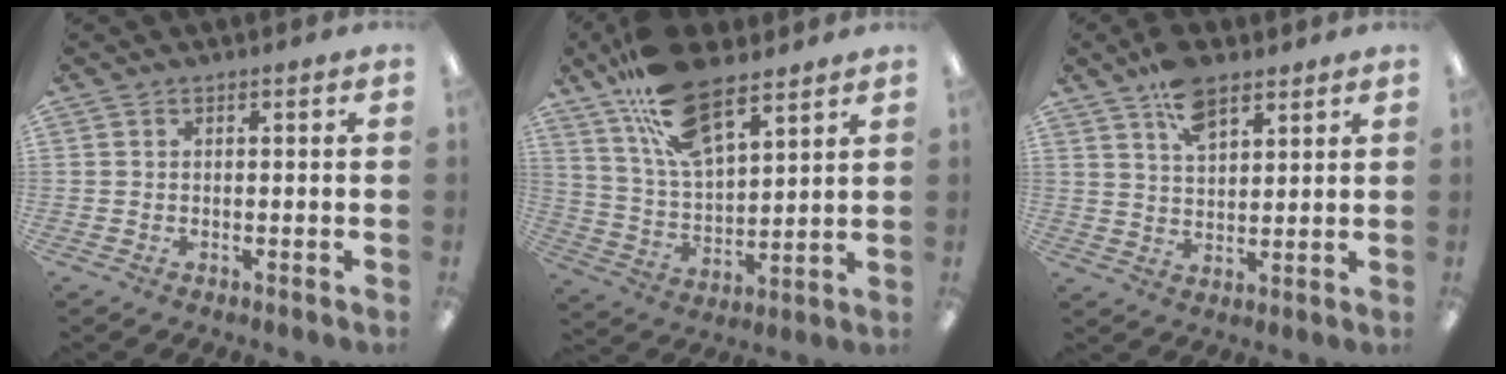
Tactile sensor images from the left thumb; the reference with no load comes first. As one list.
[{"total": 17.2, "force": [11.6, 7.2, 10.4], "torque": [-0.194, -0.046, 0.208]}, {"total": 8.9, "force": [5.9, 4.3, 5.1], "torque": [-0.090, -0.021, 0.106]}]